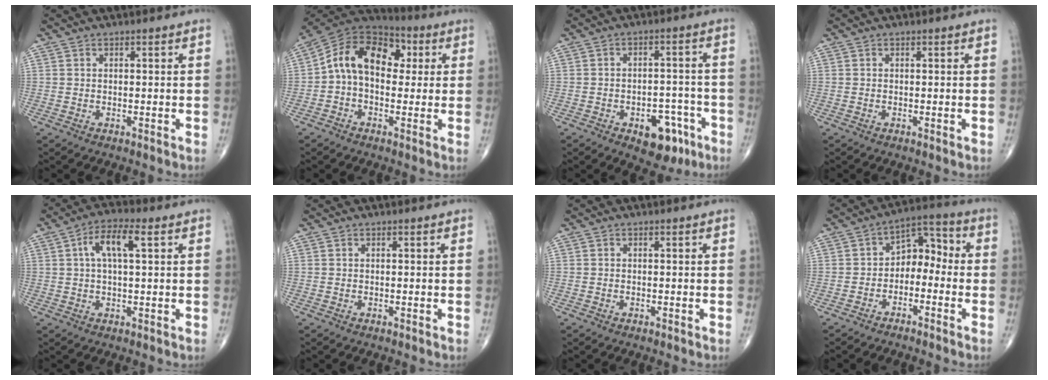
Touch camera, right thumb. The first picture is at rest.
{"total": 14.3, "force": [1.7, 9.8, 10.3], "torque": [-0.139, 0.042, 0.014]}
{"total": 9.8, "force": [-4.8, 5.7, 6.3], "torque": [-0.051, 0.036, -0.058]}
{"total": 0.0}
{"total": 7.4, "force": [2.2, 2.6, 6.5], "torque": [-0.125, 0.015, 0.036]}
{"total": 0.0}
{"total": 0.0}
{"total": 7.4, "force": [-1.8, 5.1, 5.0], "torque": [-0.047, 0.048, -0.044]}